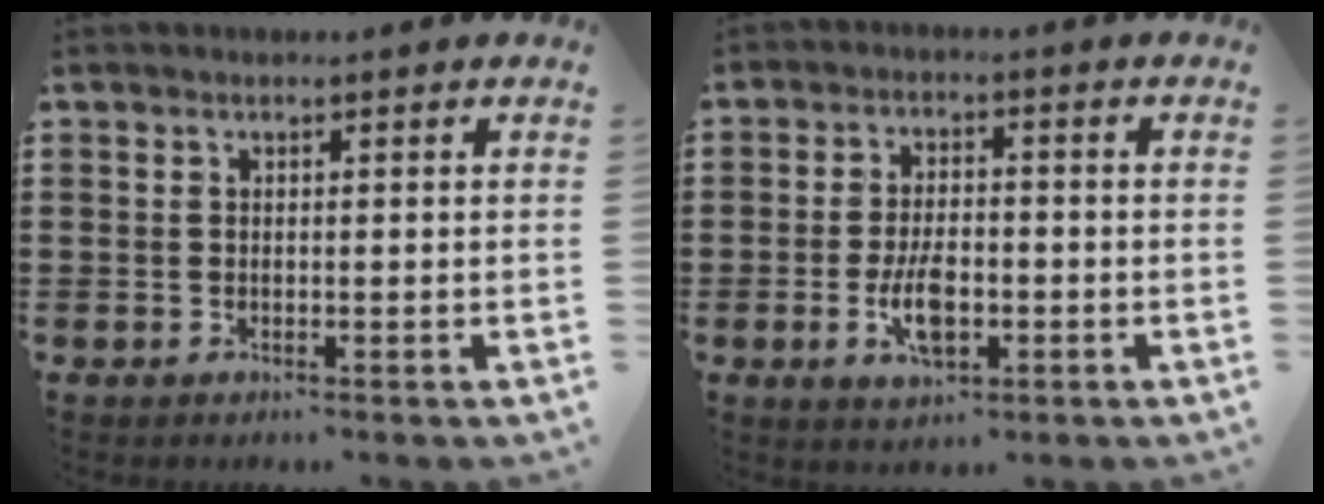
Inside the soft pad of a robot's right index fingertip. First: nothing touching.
{"total": 6.5, "force": [-1.9, 3.0, 5.4], "torque": [-0.119, 0.000, -0.039]}